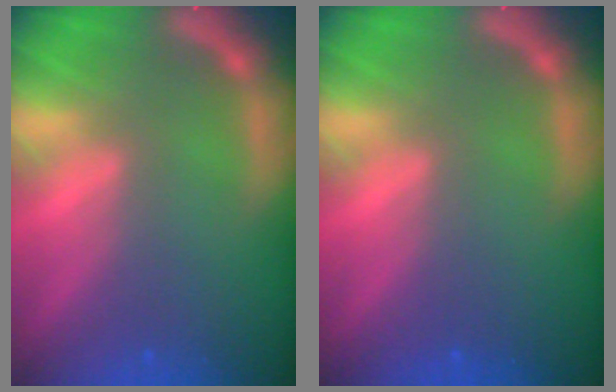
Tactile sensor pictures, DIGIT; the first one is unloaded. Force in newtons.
{"total": 0.0}